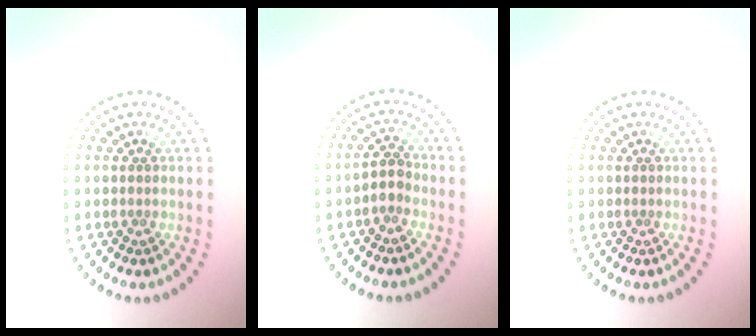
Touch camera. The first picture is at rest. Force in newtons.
{"total": 1.7, "press": 1.4, "slide": 1.0}
{"total": 0.0}